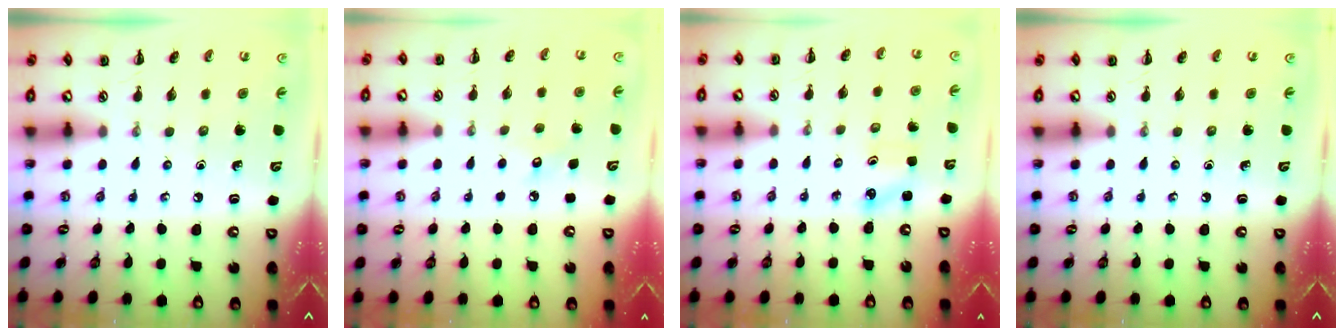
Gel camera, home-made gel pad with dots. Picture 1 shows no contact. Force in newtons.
{"total": 5.0, "press": 4.8, "slide": 1.2}
{"total": 2.5, "press": 2.4, "slide": 0.8}
{"total": 0.0}